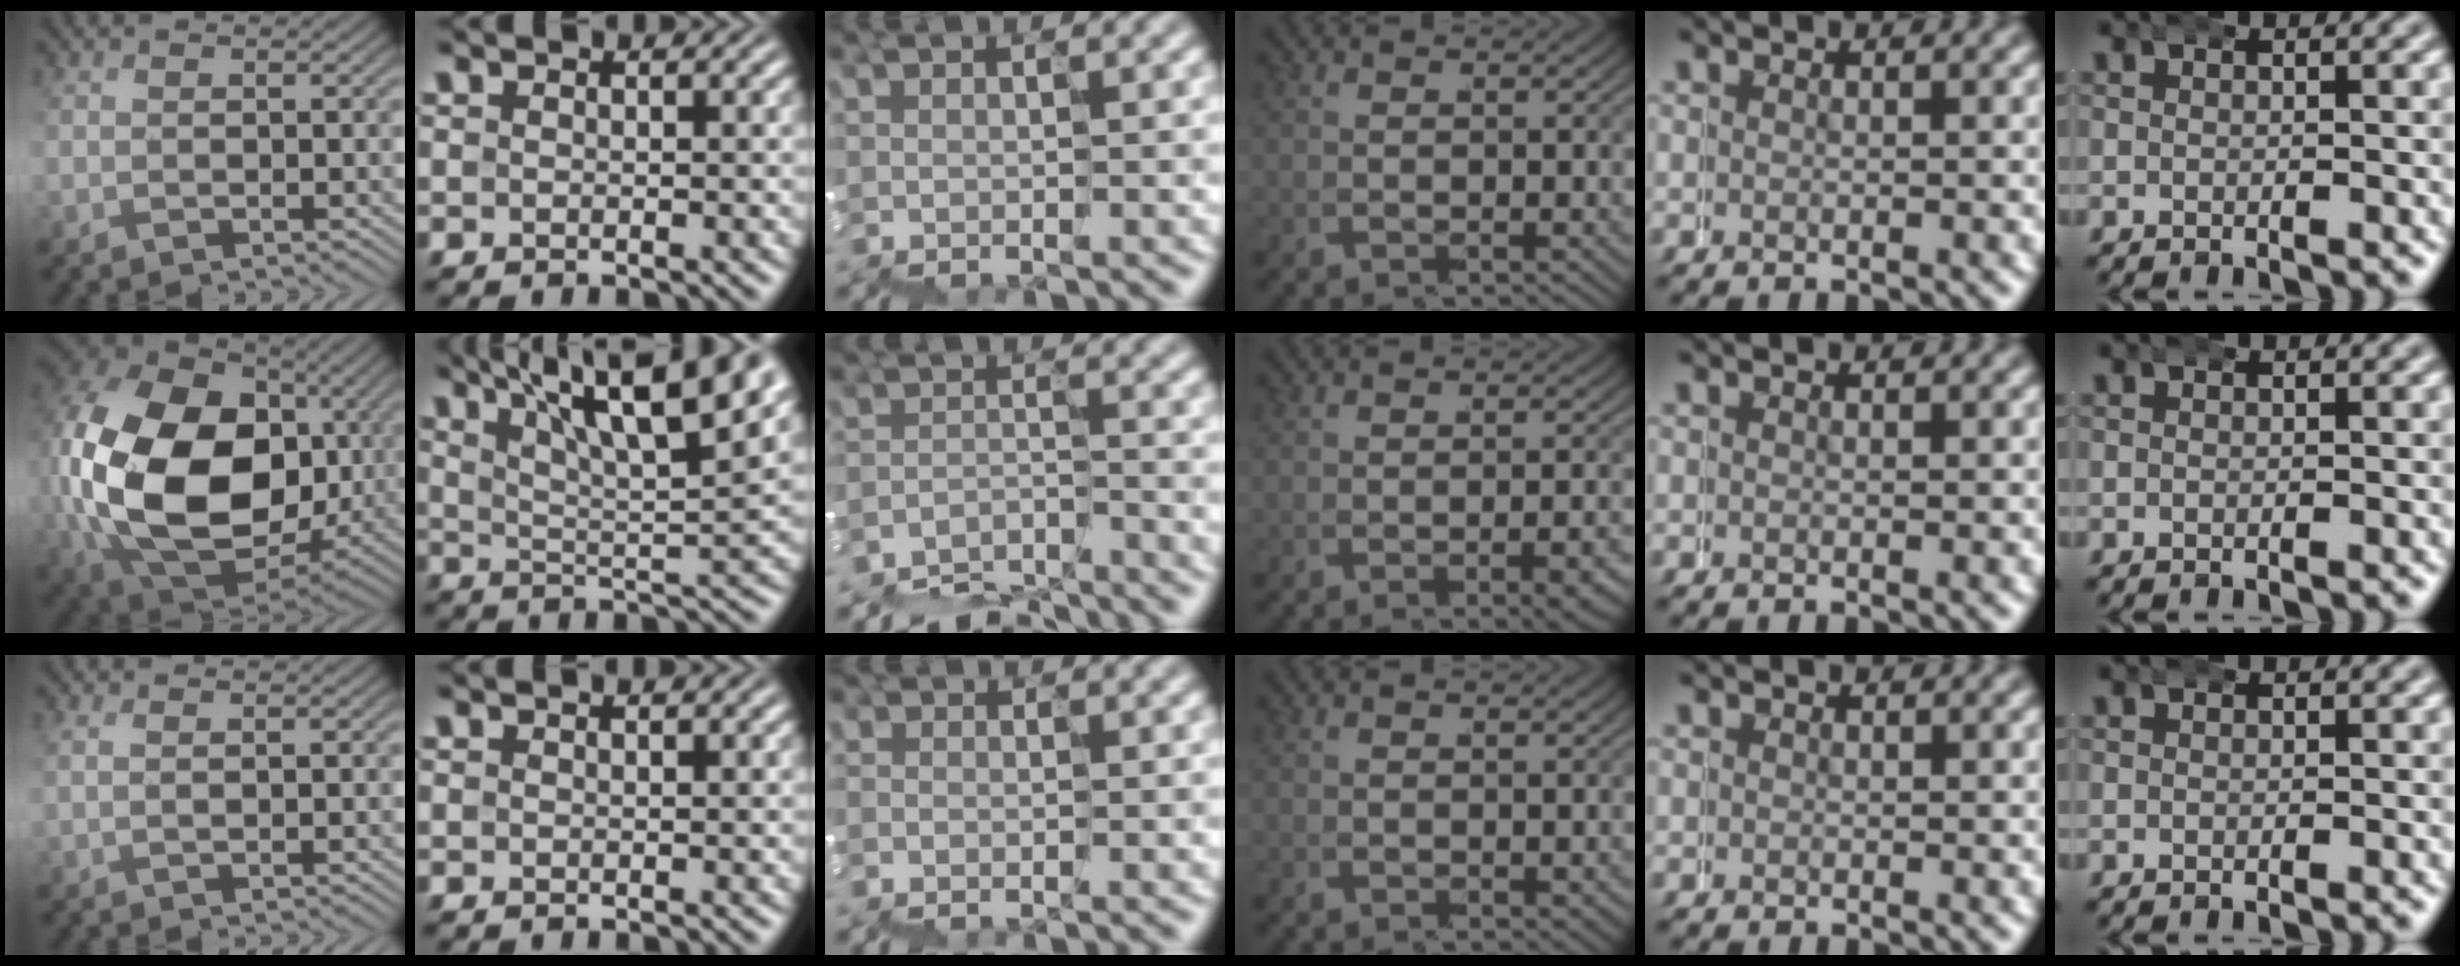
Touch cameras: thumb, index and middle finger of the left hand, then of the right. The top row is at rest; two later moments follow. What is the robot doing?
{"motion": "wrap", "object": "belt"}